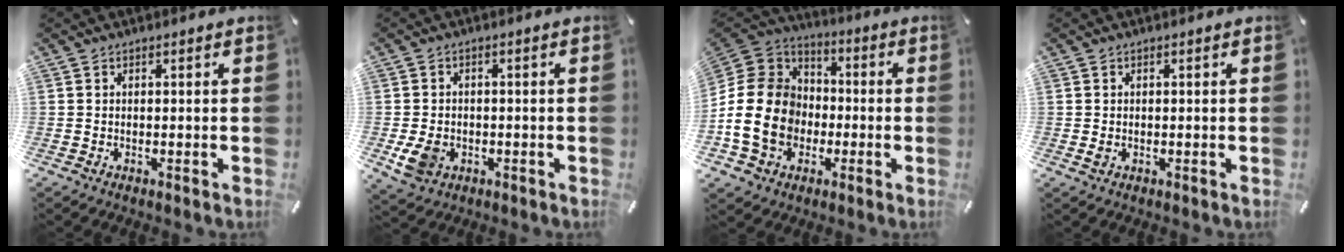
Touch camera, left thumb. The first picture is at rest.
{"total": 6.0, "force": [-1.5, 4.8, 3.4], "torque": [-0.074, 0.000, -0.028]}
{"total": 17.8, "force": [-4.6, 14.9, 8.6], "torque": [-0.196, 0.035, -0.085]}
{"total": 1.0, "force": [-0.1, 0.7, 0.7], "torque": [-0.014, 0.001, -0.002]}